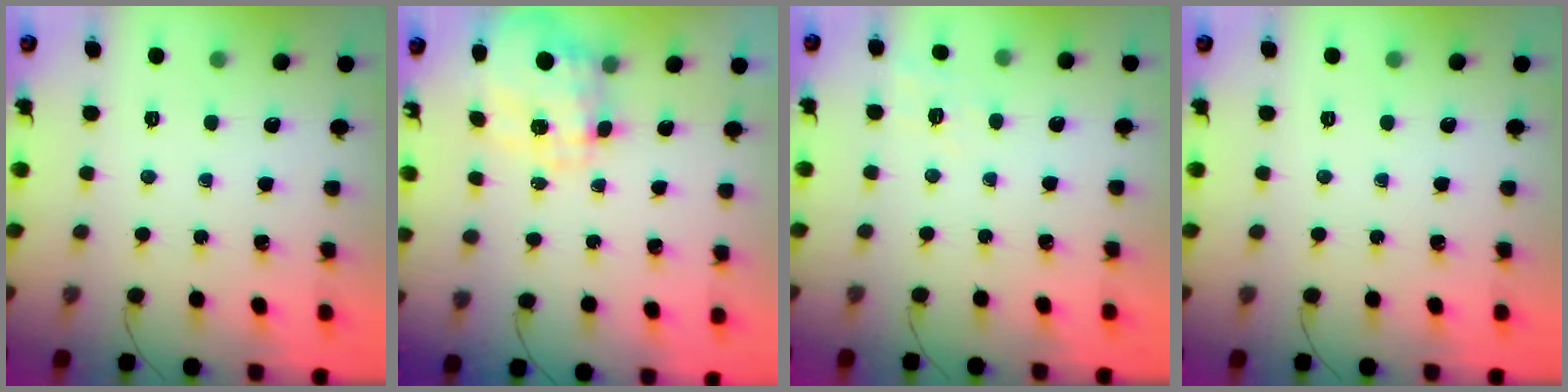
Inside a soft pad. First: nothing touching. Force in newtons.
{"total": 9.1, "press": 9.1, "slide": 1.2}
{"total": 8.5, "press": 8.2, "slide": 2.1}
{"total": 0.0}